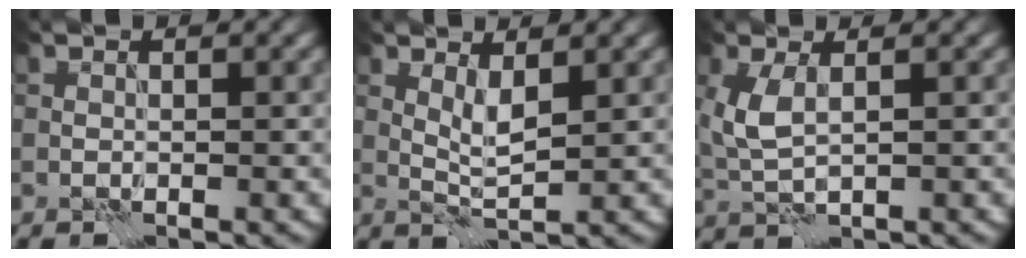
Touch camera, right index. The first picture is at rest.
{"total": 2.2, "force": [1.1, 0.3, 1.8], "torque": [-0.039, -0.003, 0.022]}
{"total": 3.5, "force": [0.8, 1.5, 3.1], "torque": [-0.078, 0.003, 0.017]}